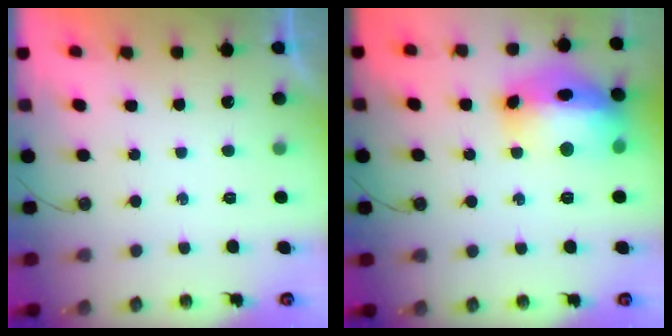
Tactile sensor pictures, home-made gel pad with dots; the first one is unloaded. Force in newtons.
{"total": 21.3, "press": 19.3, "slide": 9.2}